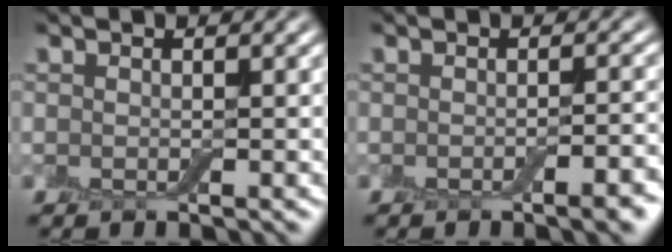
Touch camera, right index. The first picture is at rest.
{"total": 3.0, "force": [-1.4, 0.8, 2.5], "torque": [-0.029, 0.001, -0.020]}